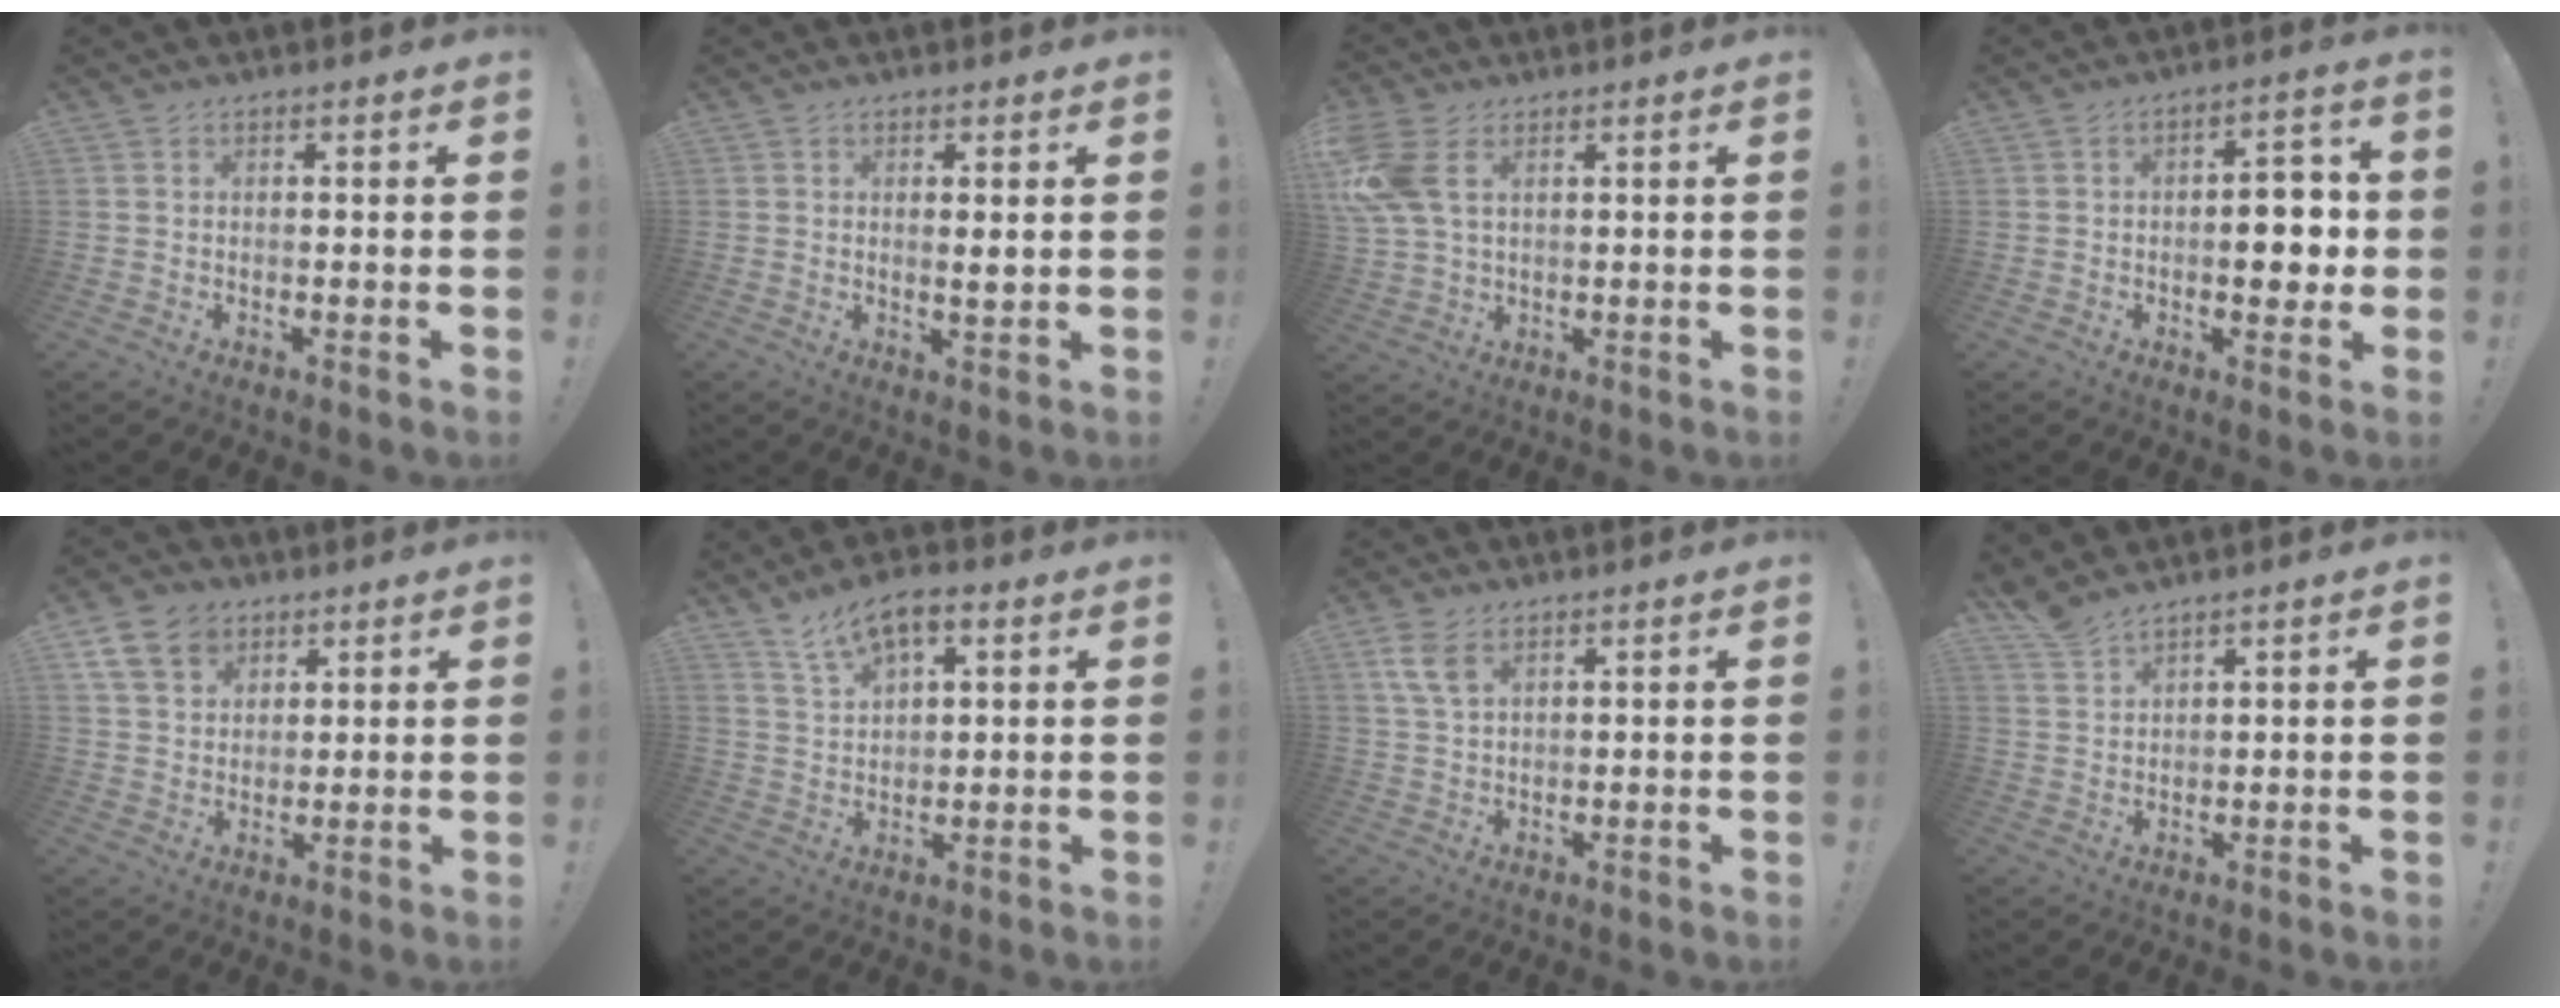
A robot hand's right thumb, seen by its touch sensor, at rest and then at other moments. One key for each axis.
{"total": 2.3, "fx": 0.9, "fy": 0.1, "fz": 2.1, "tx": -0.025, "ty": -0.013, "tz": 0.012}
{"total": 10.1, "fx": 3.3, "fy": 6.2, "fz": 7.2, "tx": -0.143, "ty": -0.006, "tz": 0.065}
{"total": 10.8, "fx": -0.6, "fy": 5.5, "fz": 9.3, "tx": -0.108, "ty": 0.005, "tz": -0.010}
{"total": 10.4, "fx": 5.6, "fy": 7.6, "fz": 4.4, "tx": -0.073, "ty": -0.020, "tz": 0.113}
{"total": 8.4, "fx": 4.9, "fy": 4.1, "fz": 5.4, "tx": -0.087, "ty": -0.013, "tz": 0.090}
{"total": 6.3, "fx": 3.4, "fy": 3.4, "fz": 4.0, "tx": -0.076, "ty": -0.012, "tz": 0.062}
{"total": 4.4, "fx": 4.0, "fy": 0.5, "fz": 1.6, "tx": -0.035, "ty": -0.025, "tz": 0.075}